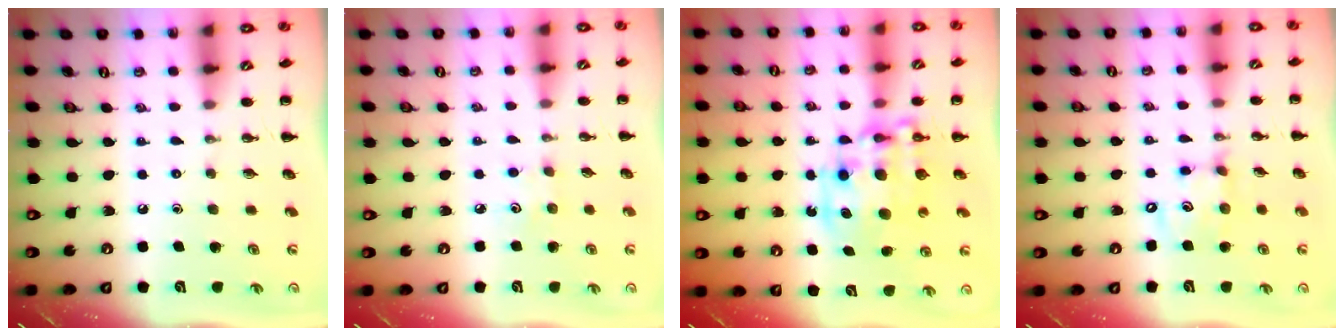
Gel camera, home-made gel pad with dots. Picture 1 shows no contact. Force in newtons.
{"total": 4.4, "press": 4.3, "slide": 1.2}
{"total": 12.9, "press": 12.6, "slide": 3.1}
{"total": 10.1, "press": 9.9, "slide": 1.9}